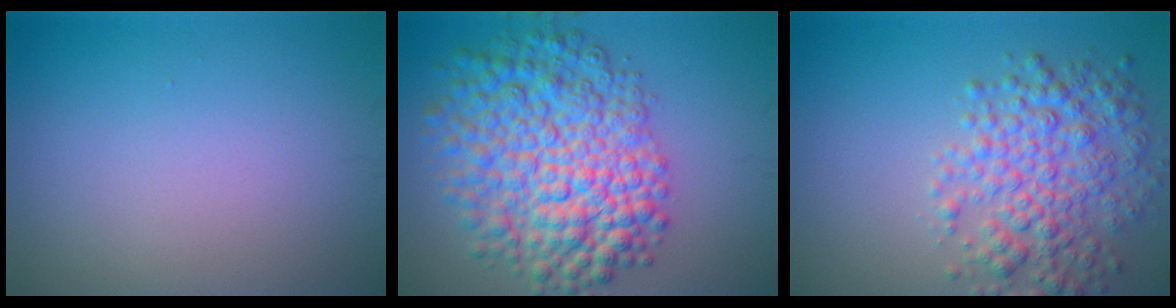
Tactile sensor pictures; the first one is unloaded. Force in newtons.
{"total": 10.0, "press": 10.0, "slide": 0.3}
{"total": 5.7, "press": 5.7, "slide": 0.2}